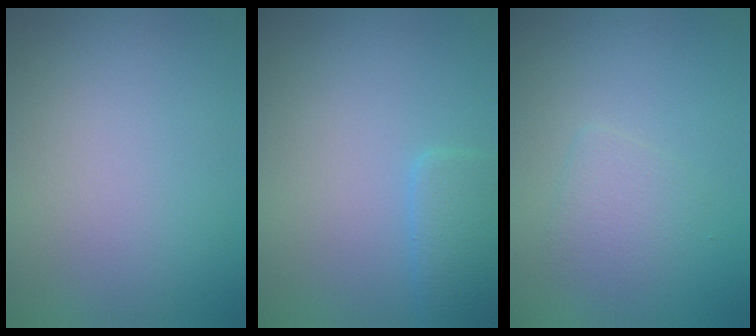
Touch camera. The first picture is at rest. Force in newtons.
{"total": 2.7, "press": 2.7, "slide": 0.1}
{"total": 1.8, "press": 1.8, "slide": 0.0}